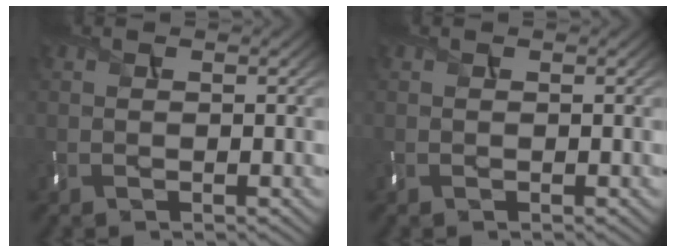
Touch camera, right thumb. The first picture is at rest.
{"total": 0.0}